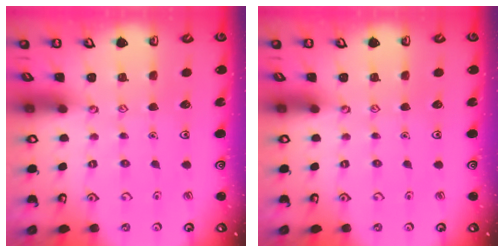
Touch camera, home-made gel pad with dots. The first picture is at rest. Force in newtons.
{"total": 0.0}